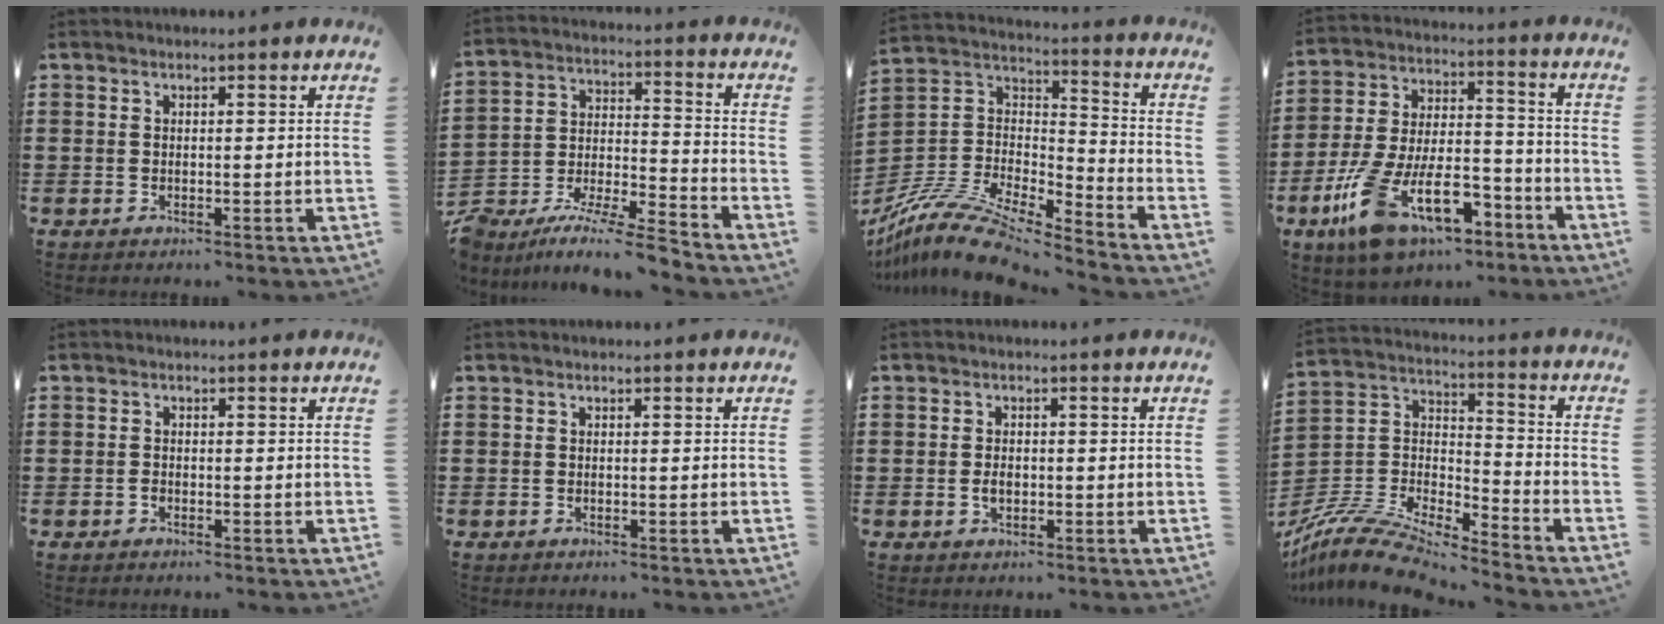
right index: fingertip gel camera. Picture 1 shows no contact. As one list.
[{"total": 8.5, "force": [-8.1, -0.3, 2.3], "torque": [-0.042, 0.004, -0.164]}, {"total": 12.6, "force": [-10.7, 2.9, 5.9], "torque": [-0.127, 0.022, -0.211]}, {"total": 14.1, "force": [-7.6, 6.9, 9.6], "torque": [-0.194, 0.024, -0.131]}, {"total": 0.7, "force": [-0.4, 0.3, 0.4], "torque": [-0.009, -0.002, -0.007]}, {"total": 0.0}, {"total": 1.8, "force": [-0.3, 1.1, 1.4], "torque": [-0.027, 0.003, -0.007]}, {"total": 9.9, "force": [-9.1, 1.7, 3.4], "torque": [-0.080, 0.010, -0.186]}]